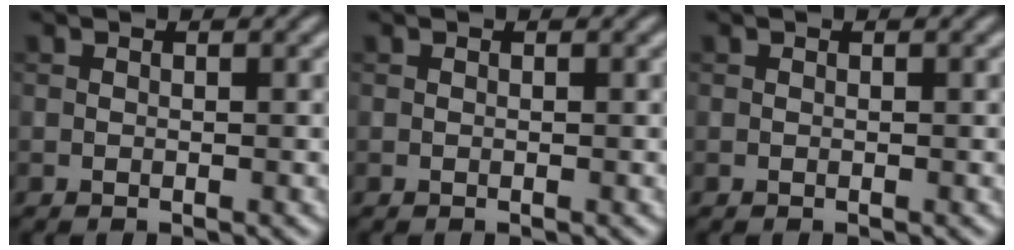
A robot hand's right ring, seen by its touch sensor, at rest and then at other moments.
{"total": 0.0}
{"total": 0.0}